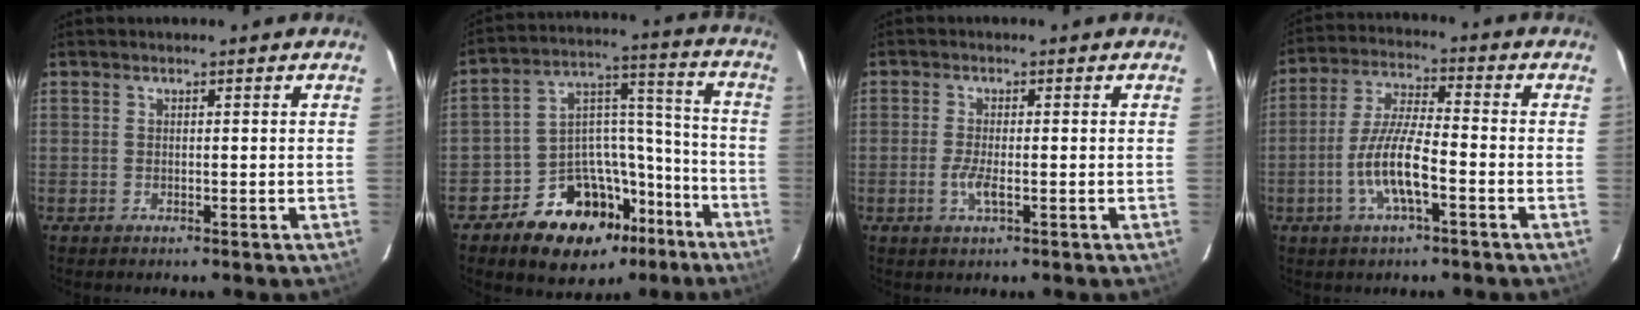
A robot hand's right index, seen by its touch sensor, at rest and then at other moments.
{"total": 18.0, "force": [-12.1, 11.3, 7.0], "torque": [-0.124, 0.069, -0.167]}
{"total": 2.9, "force": [-1.0, 0.5, 2.7], "torque": [-0.058, -0.005, -0.021]}
{"total": 9.5, "force": [-3.7, 1.9, 8.5], "torque": [-0.177, 0.001, -0.071]}